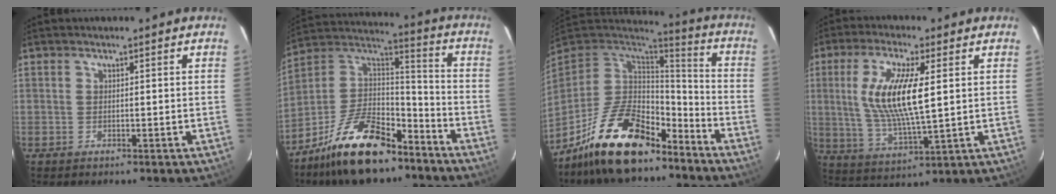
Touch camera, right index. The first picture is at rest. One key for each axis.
{"total": 19.8, "fx": -13.4, "fy": 8.4, "fz": 11.9, "tx": -0.234, "ty": 0.019, "tz": -0.229}
{"total": 19.0, "fx": -13.0, "fy": 8.2, "fz": 11.2, "tx": -0.221, "ty": 0.002, "tz": -0.218}
{"total": 13.3, "fx": 2.5, "fy": 3.2, "fz": 12.7, "tx": -0.247, "ty": -0.006, "tz": 0.054}